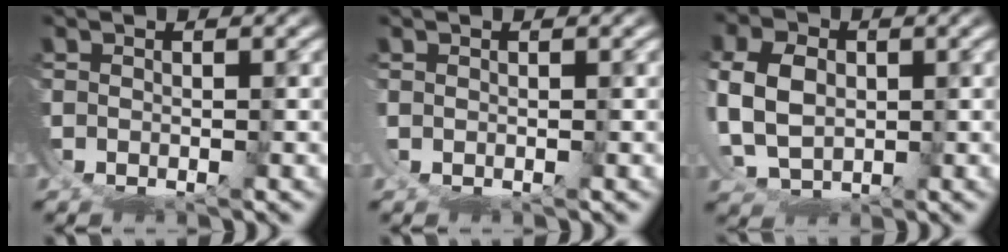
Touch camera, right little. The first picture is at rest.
{"total": 0.9, "force": [0.6, -0.2, -0.6], "torque": [0.008, 0.002, 0.009]}
{"total": 4.1, "force": [1.9, 3.3, 1.6], "torque": [-0.073, -0.018, 0.043]}